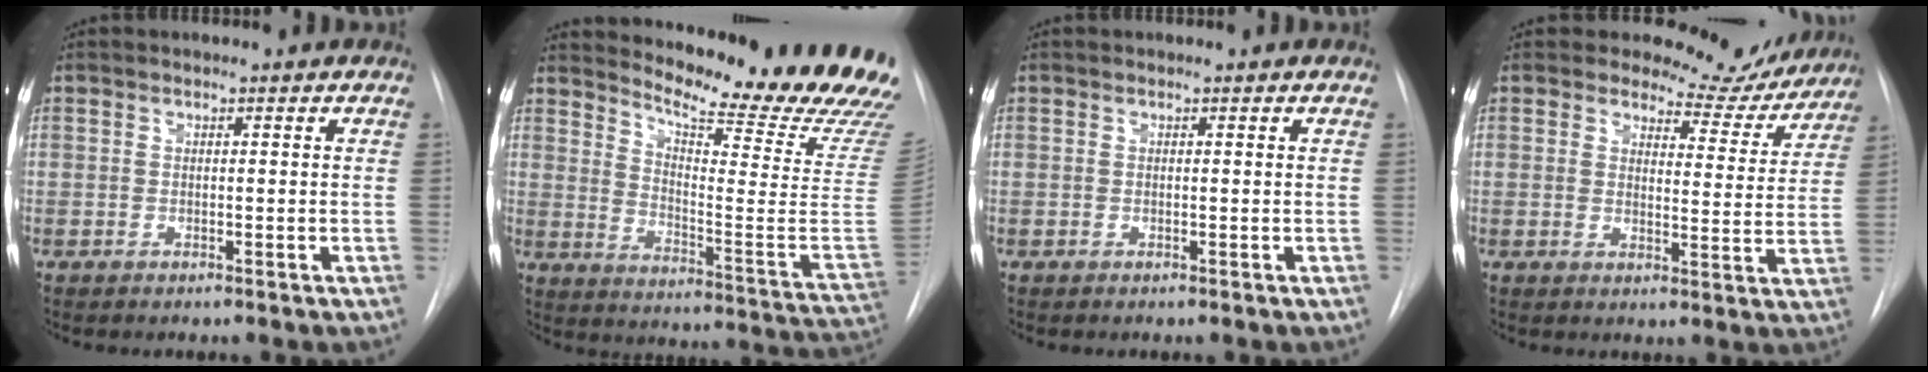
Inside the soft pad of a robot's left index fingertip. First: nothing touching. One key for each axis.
{"total": 26.6, "fx": 24.0, "fy": 0.7, "fz": 11.3, "tx": -0.177, "ty": -0.144, "tz": 0.298}
{"total": 0.0}
{"total": 9.5, "fx": 8.9, "fy": 3.2, "fz": 0.2, "tx": 0.020, "ty": -0.033, "tz": 0.089}